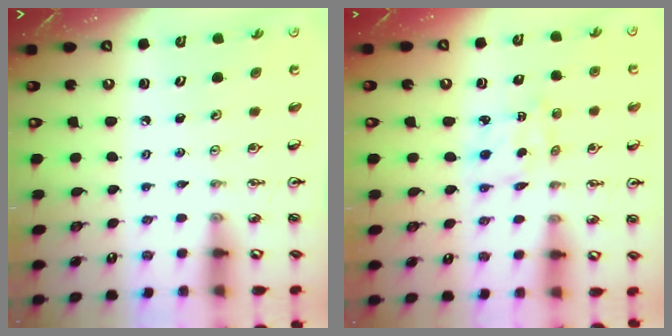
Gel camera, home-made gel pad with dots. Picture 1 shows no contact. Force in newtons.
{"total": 2.9, "press": 2.9, "slide": 0.4}